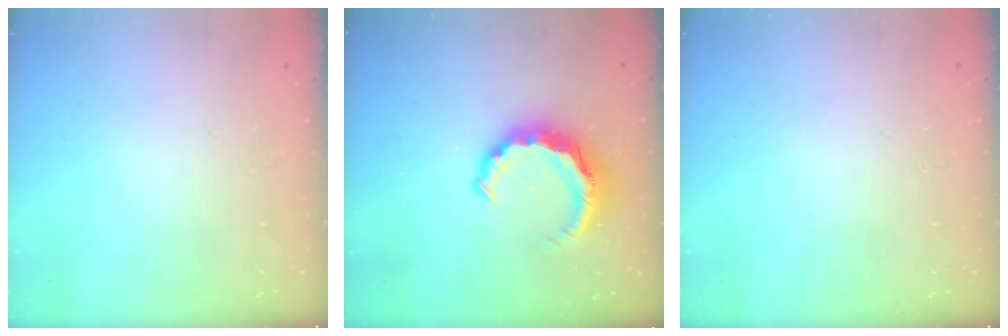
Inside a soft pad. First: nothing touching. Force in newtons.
{"total": 8.6, "press": 8.5, "slide": 1.1}
{"total": 0.0}